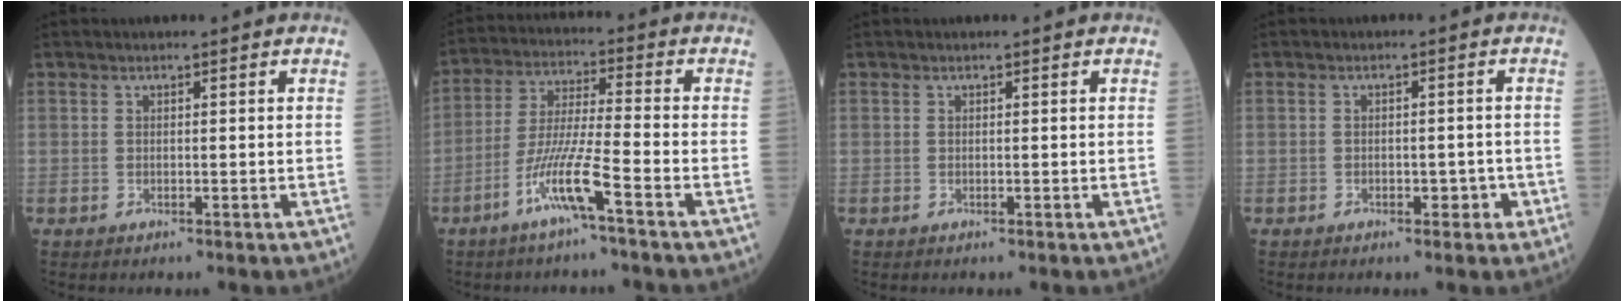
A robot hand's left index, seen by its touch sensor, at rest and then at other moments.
{"total": 8.8, "force": [-4.9, -0.7, 7.3], "torque": [-0.150, -0.006, -0.098]}
{"total": 0.0}
{"total": 2.5, "force": [-1.2, 1.4, 1.7], "torque": [-0.018, 0.007, -0.015]}